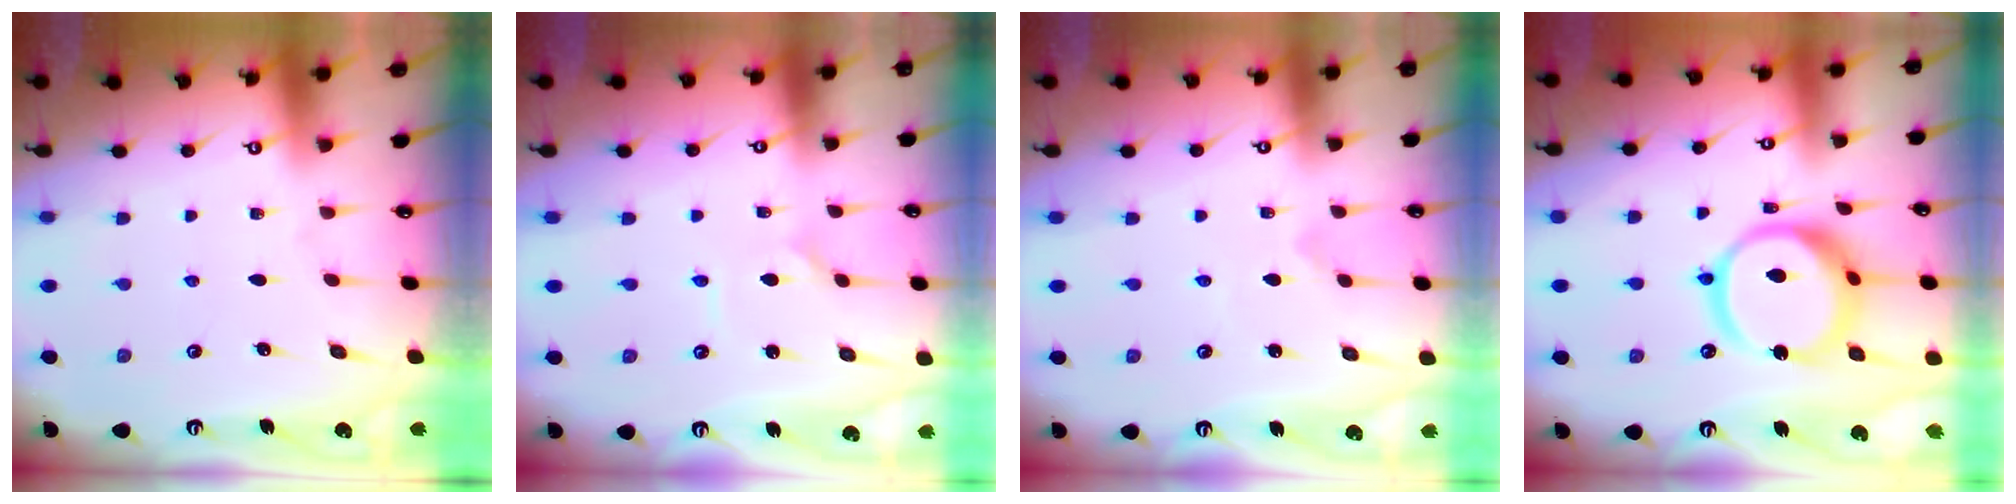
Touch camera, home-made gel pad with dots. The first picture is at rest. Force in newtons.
{"total": 1.4, "press": 1.4, "slide": 0.0}
{"total": 1.6, "press": 1.6, "slide": 0.0}
{"total": 15.4, "press": 15.3, "slide": 1.7}